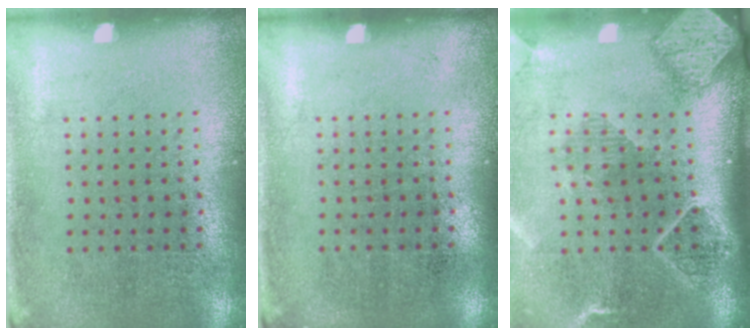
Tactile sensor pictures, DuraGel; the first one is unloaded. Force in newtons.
{"total": 0.0}
{"total": 2.7, "press": 2.0, "slide": 1.9}